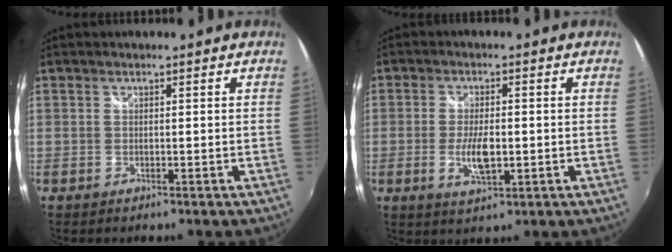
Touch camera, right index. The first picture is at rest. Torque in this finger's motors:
{"motor_torque": [1.33, 0.10, 0.32, 0.06]}